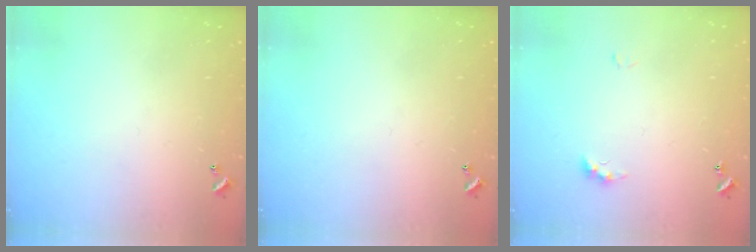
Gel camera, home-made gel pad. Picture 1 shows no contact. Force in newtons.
{"total": 0.0}
{"total": 4.9, "press": 4.8, "slide": 0.7}